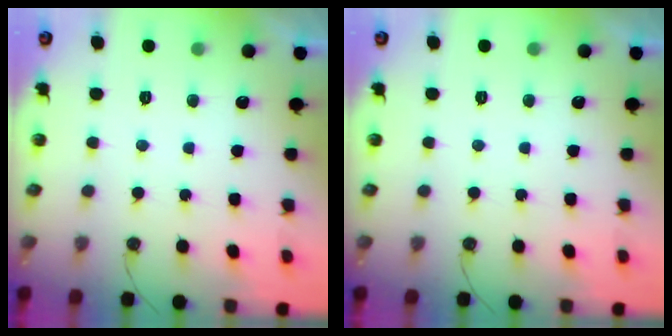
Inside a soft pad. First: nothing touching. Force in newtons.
{"total": 0.0}